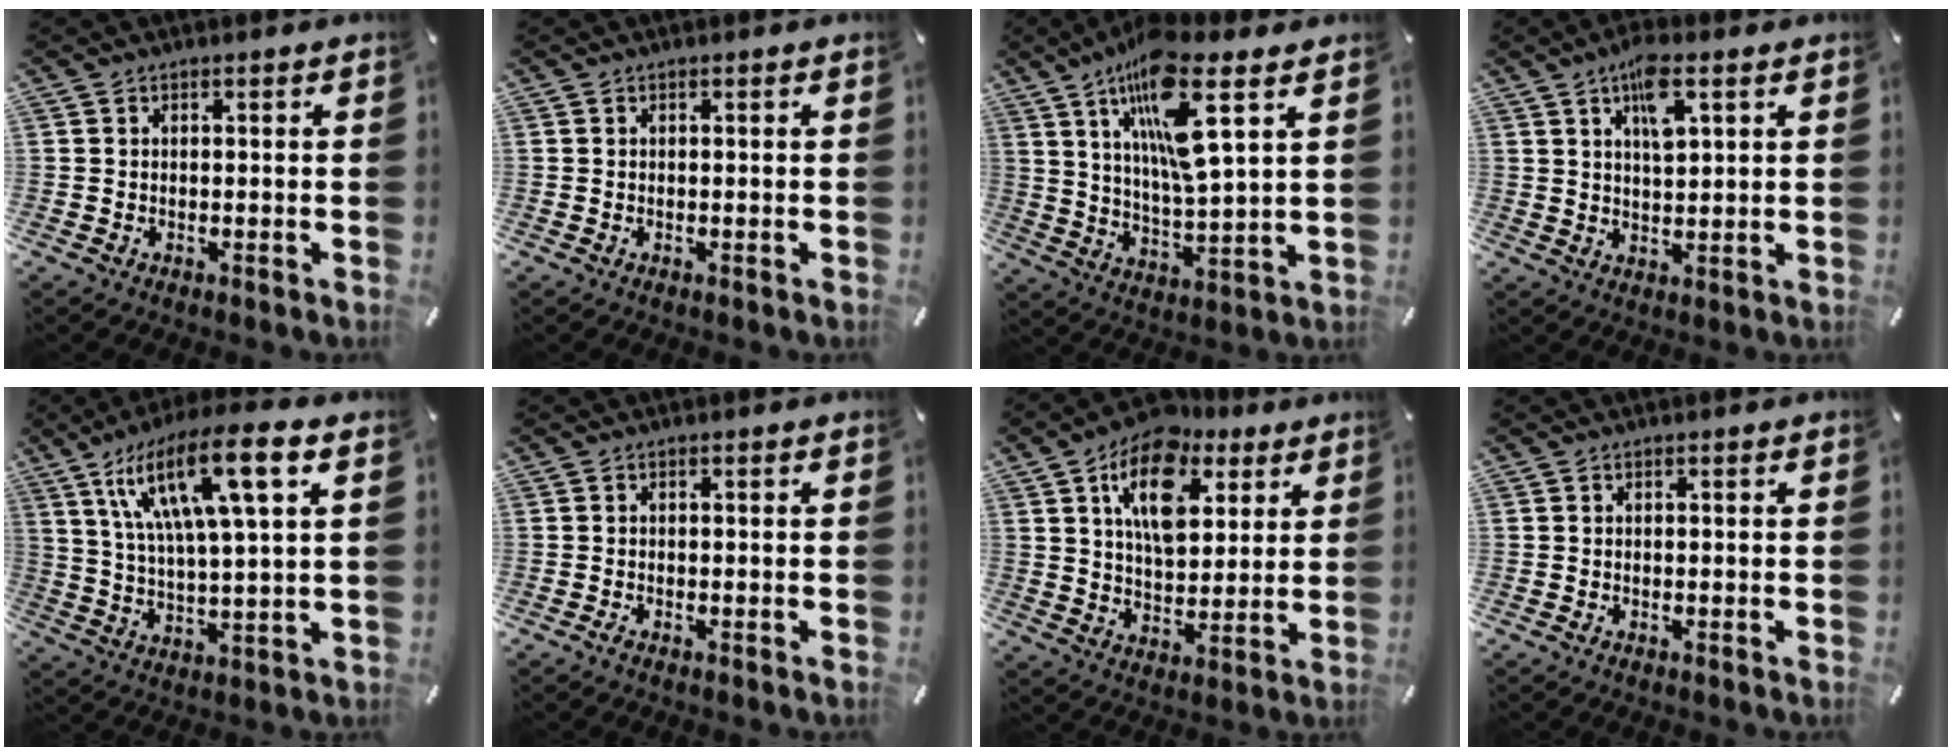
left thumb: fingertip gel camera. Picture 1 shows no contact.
{"total": 0.0}
{"total": 15.6, "force": [8.8, 3.0, 12.5], "torque": [-0.250, -0.034, 0.137]}
{"total": 7.9, "force": [4.0, 3.0, 6.1], "torque": [-0.106, -0.003, 0.066]}
{"total": 17.1, "force": [8.7, 3.9, 14.2], "torque": [-0.287, -0.026, 0.135]}
{"total": 0.6, "force": [-0.5, 0.1, 0.3], "torque": [-0.007, -0.001, -0.010]}
{"total": 15.2, "force": [7.3, 9.4, 9.6], "torque": [-0.142, -0.026, 0.127]}
{"total": 0.0}